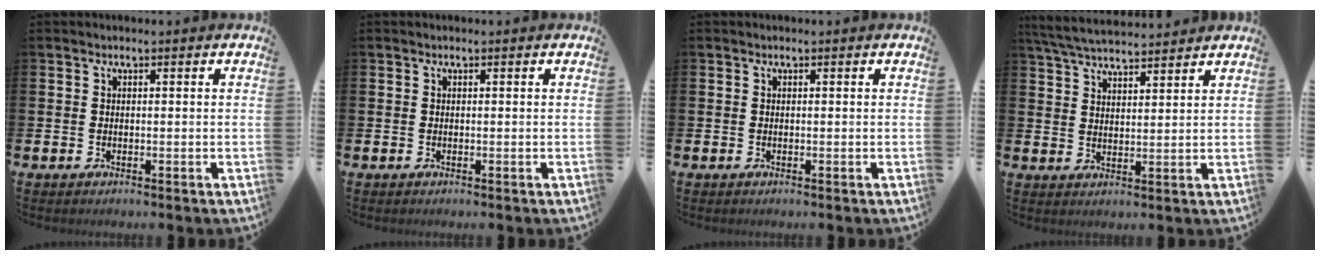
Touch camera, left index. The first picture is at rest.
{"total": 0.0}
{"total": 0.0}
{"total": 5.6, "force": [5.4, 0.7, 1.2], "torque": [-0.042, -0.025, 0.099]}